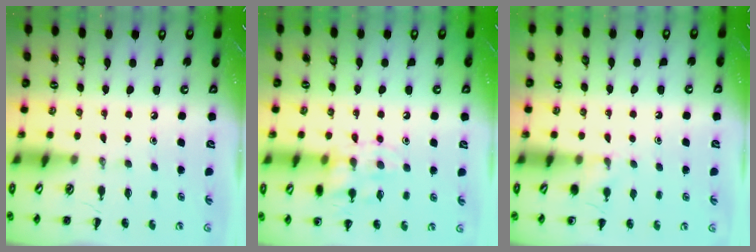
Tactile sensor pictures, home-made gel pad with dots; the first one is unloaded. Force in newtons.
{"total": 11.4, "press": 11.4, "slide": 0.5}
{"total": 4.8, "press": 4.5, "slide": 1.7}